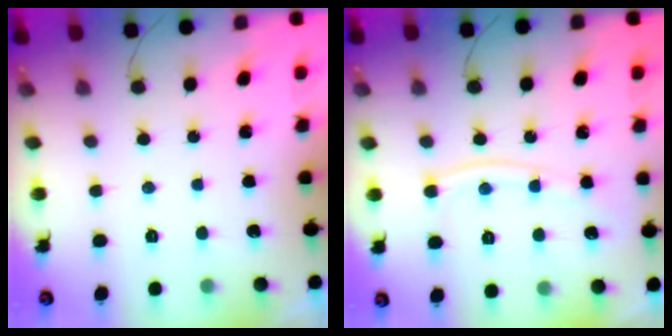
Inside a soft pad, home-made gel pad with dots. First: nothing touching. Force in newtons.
{"total": 9.9, "press": 9.8, "slide": 1.1}